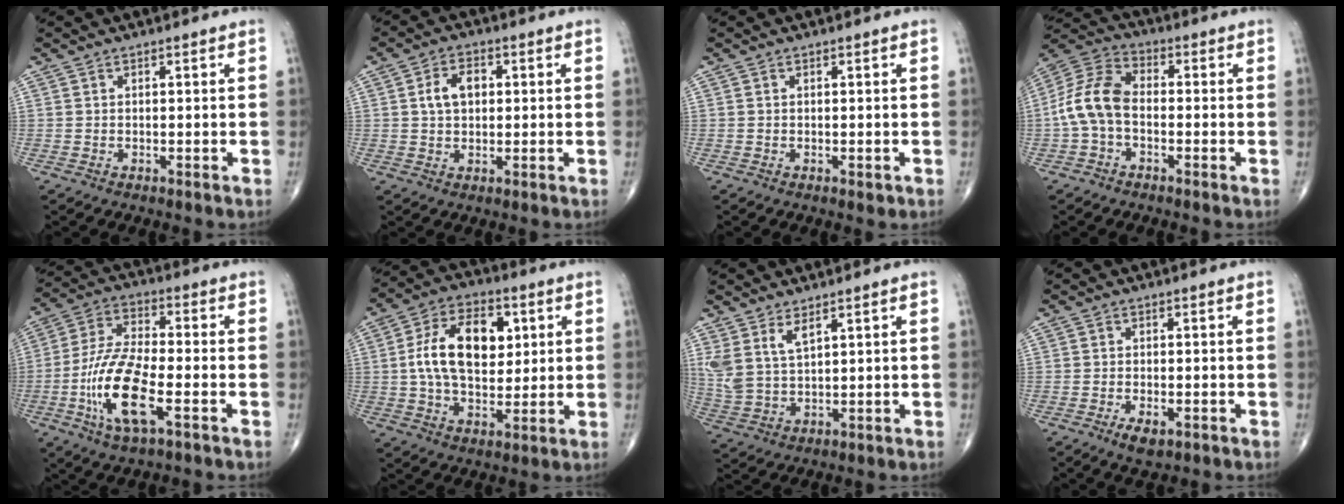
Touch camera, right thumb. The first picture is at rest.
{"total": 5.6, "force": [1.0, 3.7, 4.1], "torque": [-0.068, 0.009, 0.015]}
{"total": 0.7, "force": [-0.2, 0.4, 0.6], "torque": [-0.002, 0.000, -0.002]}
{"total": 10.3, "force": [-1.6, 6.4, 7.9], "torque": [-0.160, 0.032, -0.044]}
{"total": 14.4, "force": [-4.7, 4.9, 12.8], "torque": [-0.265, 0.016, -0.089]}
{"total": 15.6, "force": [2.8, 9.5, 12.1], "torque": [-0.186, 0.005, 0.045]}
{"total": 6.2, "force": [3.6, 2.6, 4.4], "torque": [-0.093, -0.017, 0.084]}
{"total": 3.2, "force": [-1.5, 1.4, 2.4], "torque": [-0.040, 0.000, -0.024]}